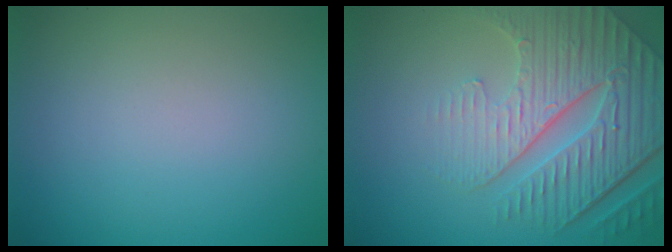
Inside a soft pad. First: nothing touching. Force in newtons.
{"total": 7.6, "press": 5.7, "slide": 5.1}